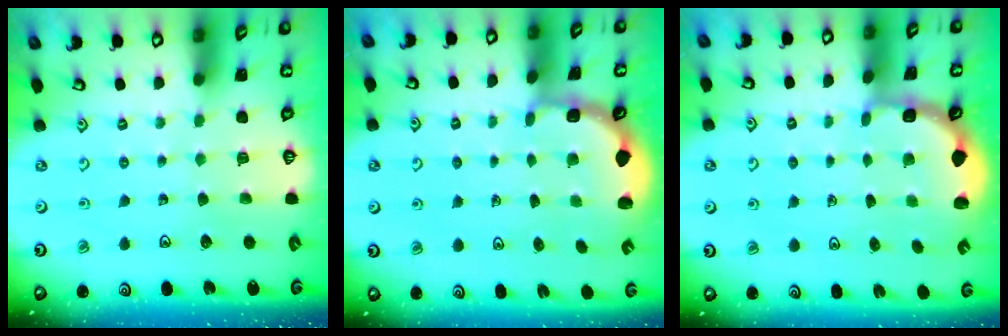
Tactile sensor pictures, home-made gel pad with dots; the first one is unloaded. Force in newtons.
{"total": 2.4, "press": 1.8, "slide": 1.6}
{"total": 2.5, "press": 1.9, "slide": 1.6}